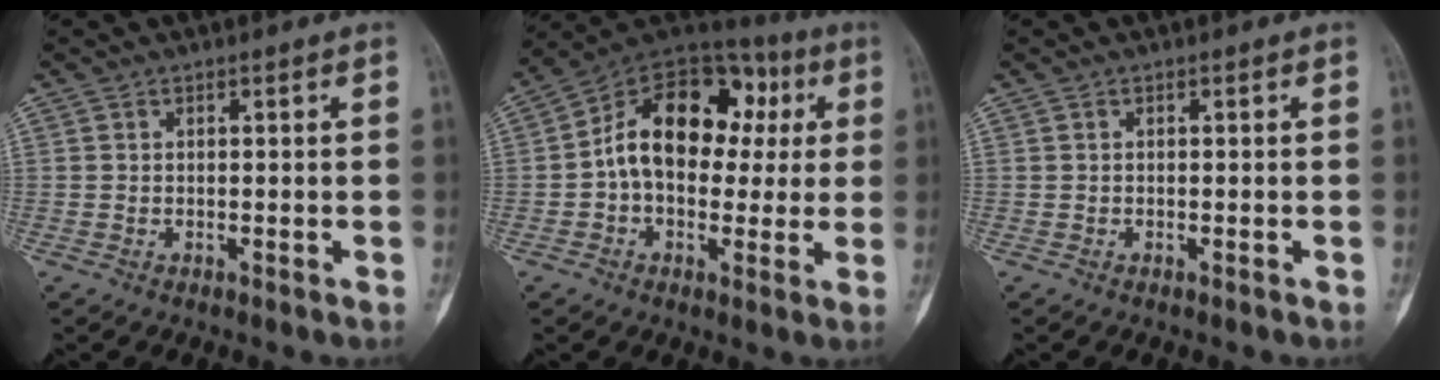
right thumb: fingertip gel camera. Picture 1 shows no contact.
{"total": 18.5, "force": [1.9, 12.7, 13.3], "torque": [-0.169, 0.046, 0.020]}
{"total": 0.0}